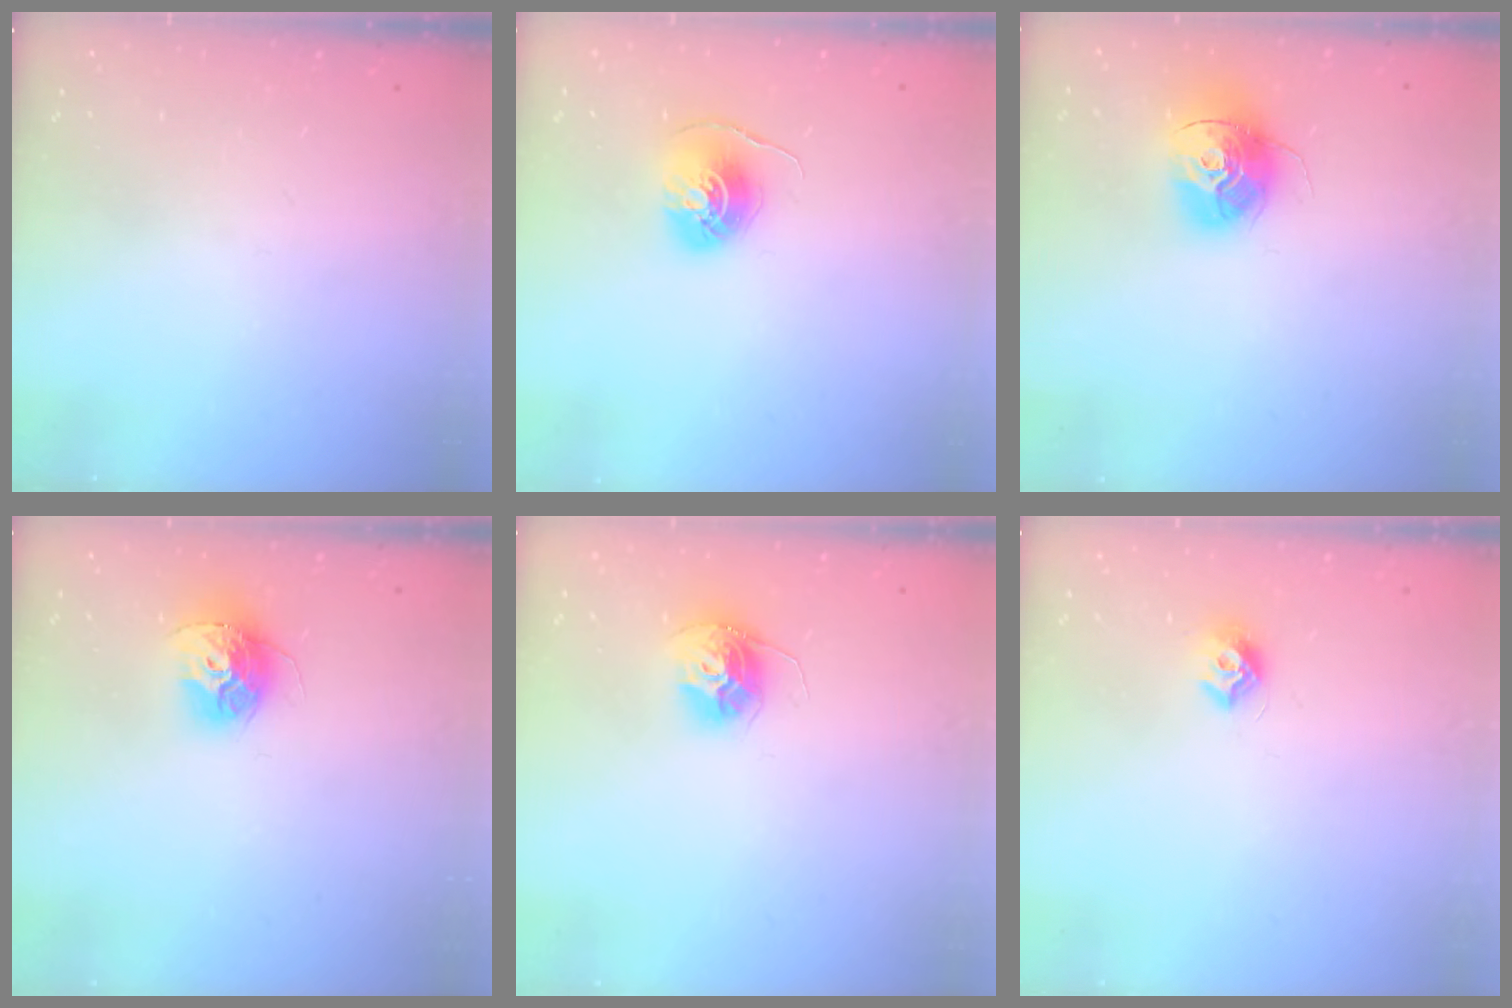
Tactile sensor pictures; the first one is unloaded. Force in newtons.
{"total": 7.1, "press": 7.1, "slide": 0.4}
{"total": 14.6, "press": 14.5, "slide": 1.4}
{"total": 12.2, "press": 12.1, "slide": 1.0}
{"total": 11.9, "press": 11.9, "slide": 1.0}
{"total": 7.7, "press": 7.7, "slide": 0.7}